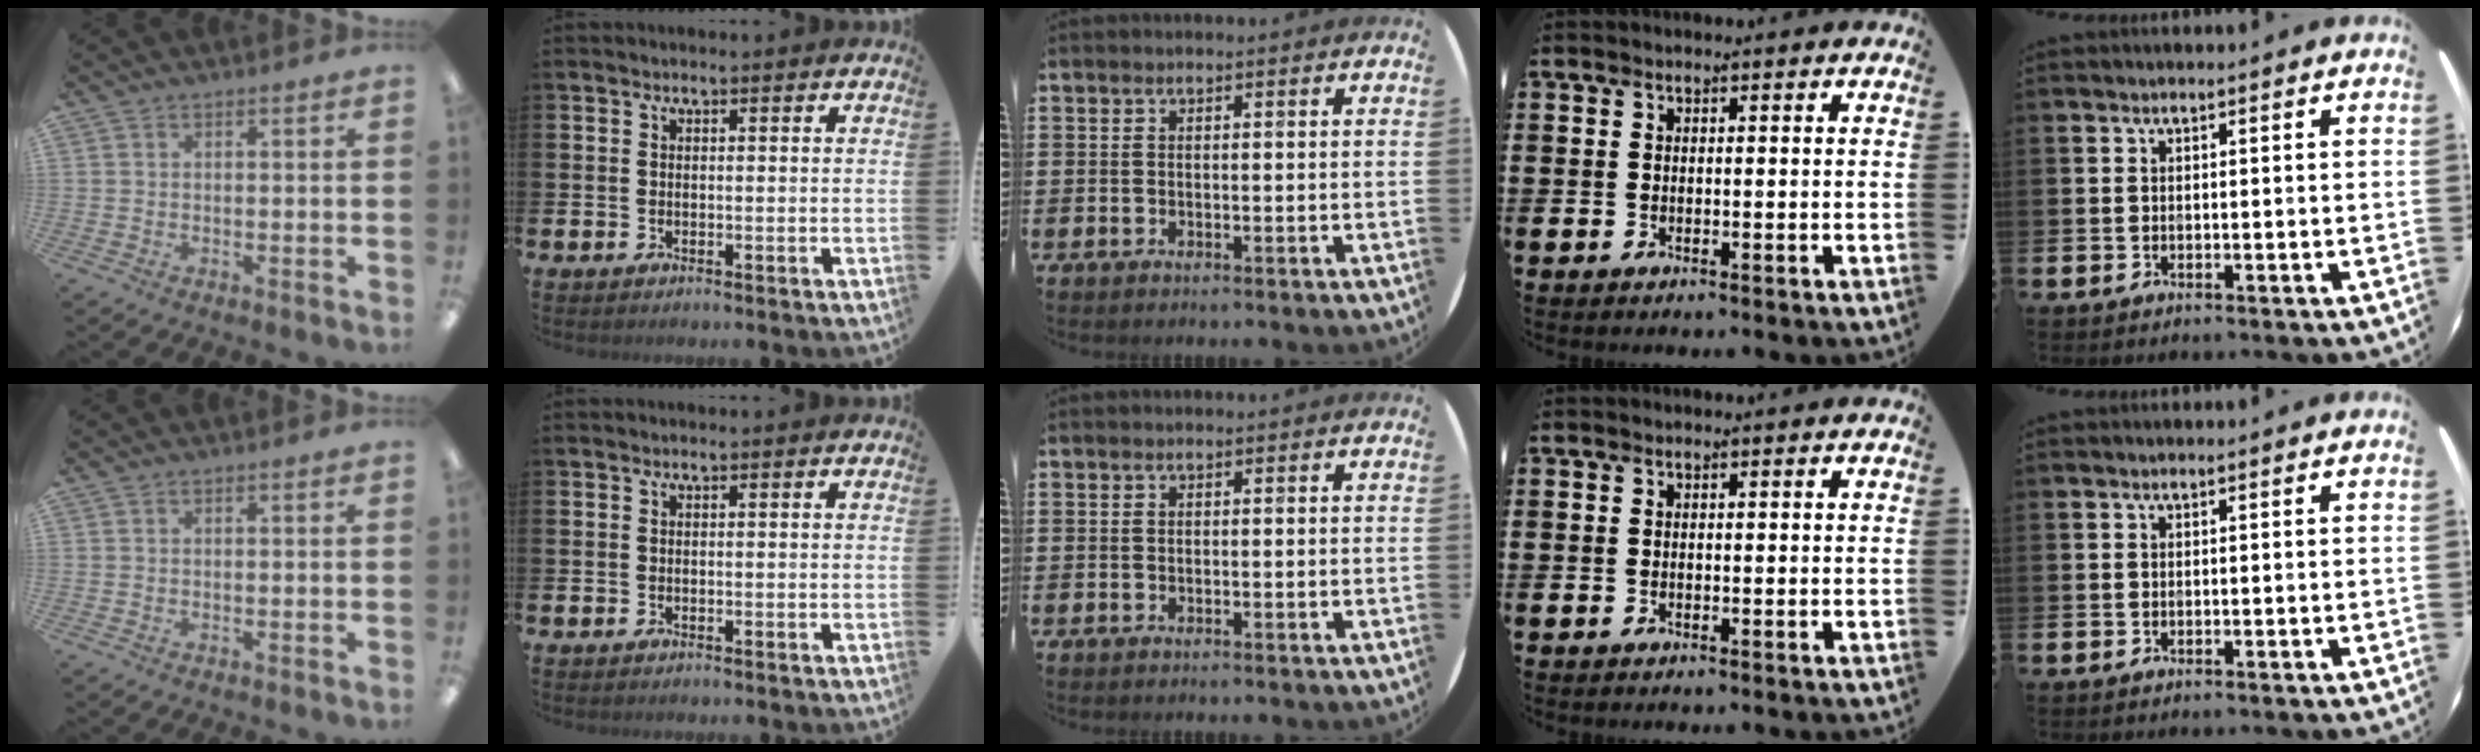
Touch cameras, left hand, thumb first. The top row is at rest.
{}